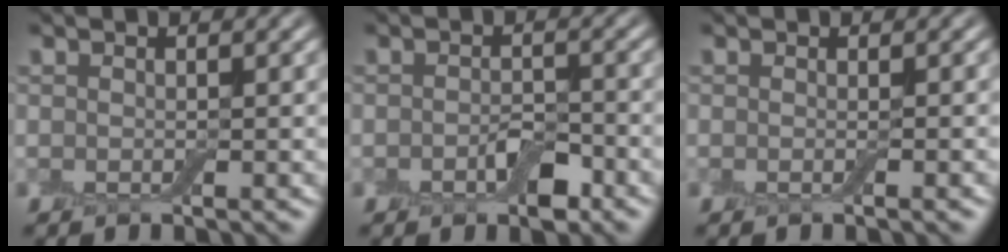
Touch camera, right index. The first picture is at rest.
{"total": 2.7, "force": [-1.1, 1.3, 2.0], "torque": [-0.033, 0.000, -0.017]}
{"total": 0.9, "force": [-0.2, 0.1, 0.9], "torque": [-0.013, -0.005, -0.005]}